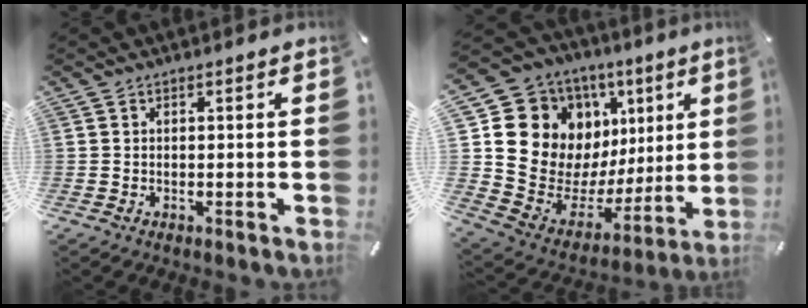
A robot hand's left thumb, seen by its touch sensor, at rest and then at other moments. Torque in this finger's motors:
{"motor_torque": [2.70, 2.31, 1.62, -1.15, 0.53]}